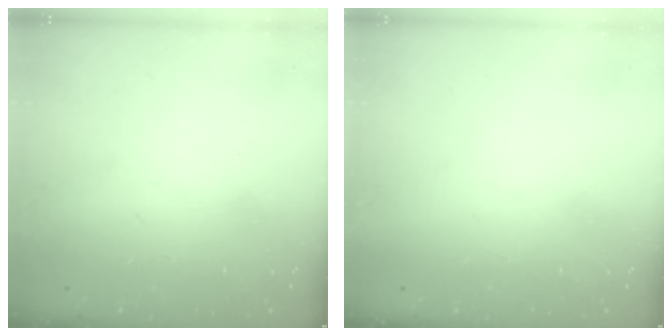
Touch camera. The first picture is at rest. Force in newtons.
{"total": 1.5, "press": 1.5, "slide": 0.1}